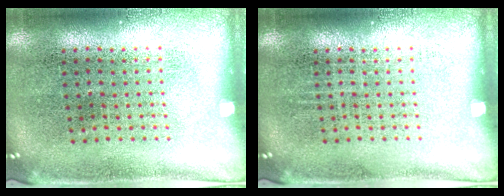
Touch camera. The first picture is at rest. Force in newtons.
{"total": 0.0}